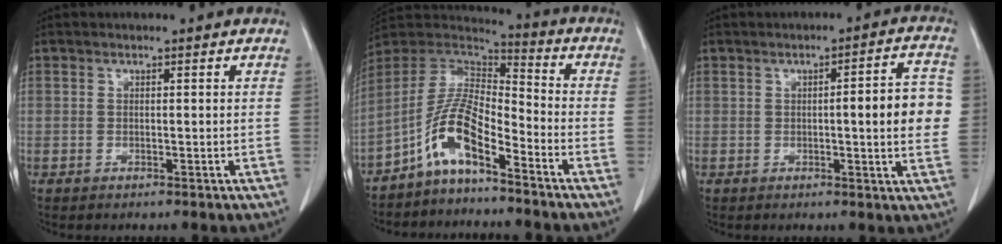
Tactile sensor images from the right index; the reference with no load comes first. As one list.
[{"total": 9.9, "force": [-6.1, 2.3, 7.4], "torque": [-0.156, 0.020, -0.120]}, {"total": 8.1, "force": [0.0, 1.3, 8.0], "torque": [-0.094, 0.014, -0.004]}]